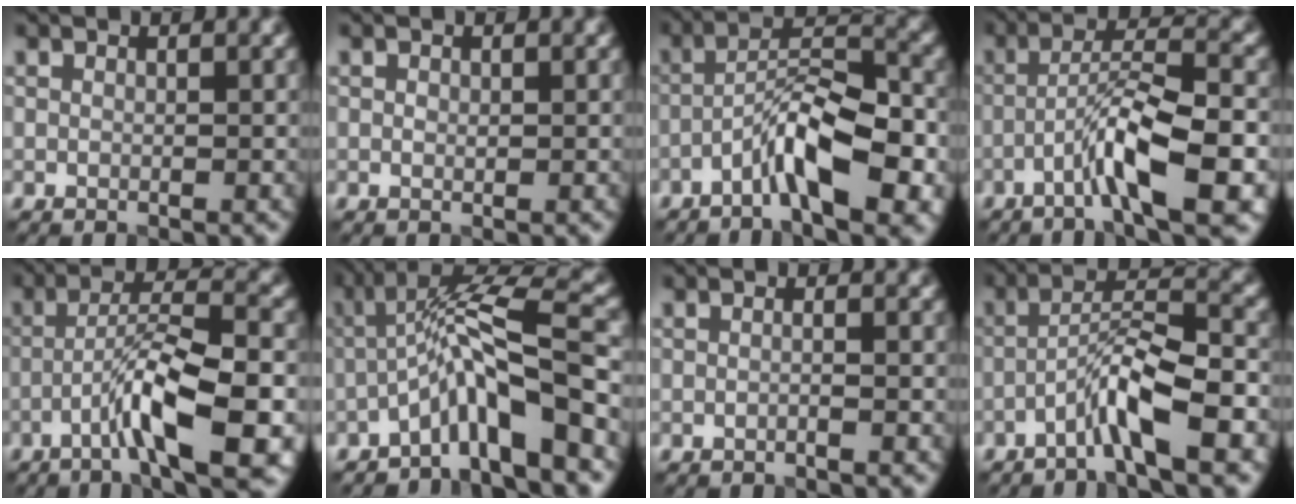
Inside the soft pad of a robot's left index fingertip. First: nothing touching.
{"total": 0.5, "force": [0.1, 0.4, 0.4], "torque": [-0.006, -0.001, 0.001]}
{"total": 6.9, "force": [-3.5, 1.7, 5.8], "torque": [-0.103, 0.018, -0.064]}
{"total": 7.2, "force": [-3.2, 1.0, 6.4], "torque": [-0.113, 0.019, -0.059]}
{"total": 8.2, "force": [-3.5, 1.2, 7.3], "torque": [-0.122, 0.017, -0.064]}
{"total": 8.0, "force": [-3.5, 1.3, 7.0], "torque": [-0.117, 0.025, -0.069]}
{"total": 0.8, "force": [-0.3, 0.2, 0.7], "torque": [-0.011, -0.003, -0.013]}
{"total": 5.6, "force": [-3.2, 0.7, 4.6], "torque": [-0.082, 0.019, -0.064]}